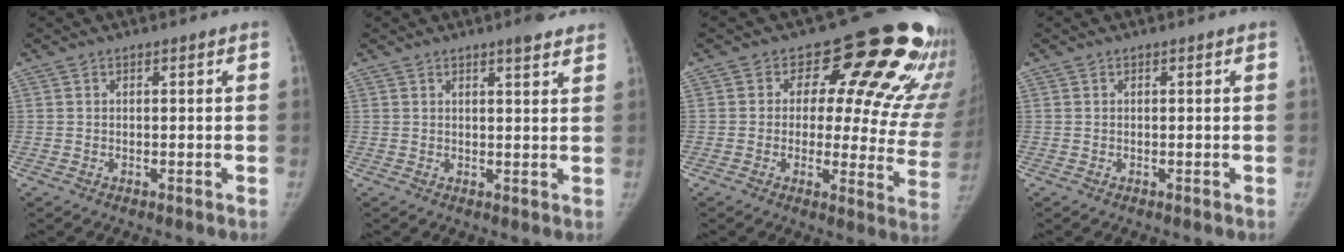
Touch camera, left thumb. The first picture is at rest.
{"total": 4.2, "force": [3.2, 0.8, 2.6], "torque": [-0.026, -0.016, 0.041]}
{"total": 21.9, "force": [12.6, 10.1, 14.8], "torque": [-0.131, -0.059, 0.138]}
{"total": 0.0}